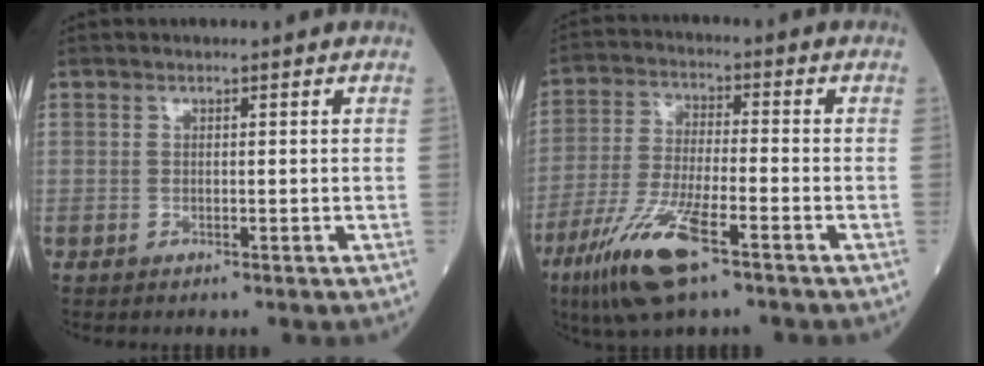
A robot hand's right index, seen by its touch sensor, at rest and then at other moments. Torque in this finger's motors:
{"motor_torque": [1.22, -0.92, 0.23, 0.09]}